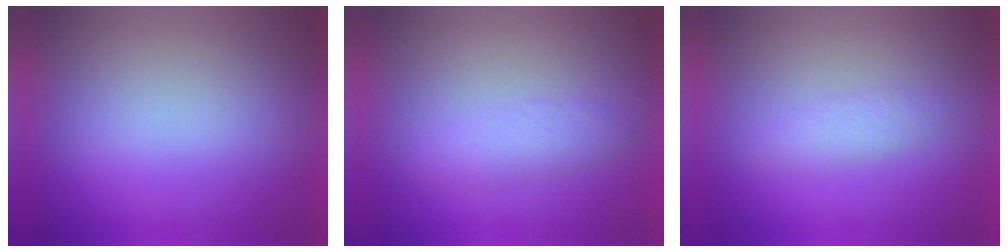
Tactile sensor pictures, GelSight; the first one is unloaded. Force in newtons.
{"total": 2.4}
{"total": 1.9}